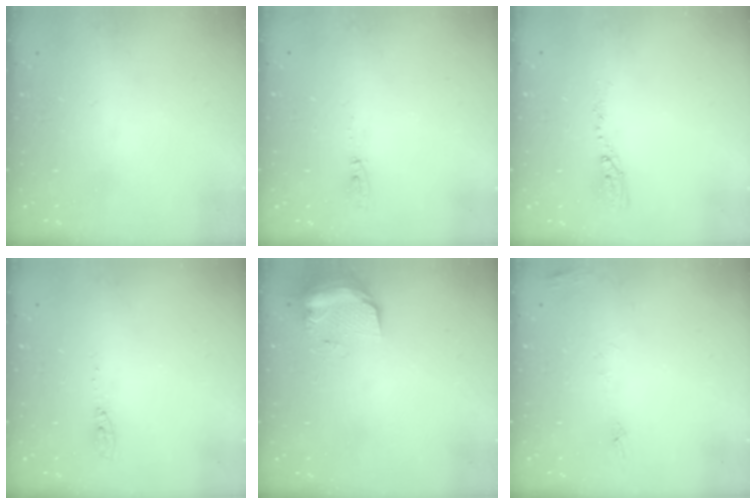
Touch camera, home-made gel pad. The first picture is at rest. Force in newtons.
{"total": 16.2, "press": 5.8, "slide": 15.1}
{"total": 4.8, "press": 4.7, "slide": 0.4}
{"total": 4.6, "press": 4.4, "slide": 1.3}
{"total": 9.7, "press": 9.6, "slide": 0.9}
{"total": 6.0, "press": 6.0, "slide": 0.6}